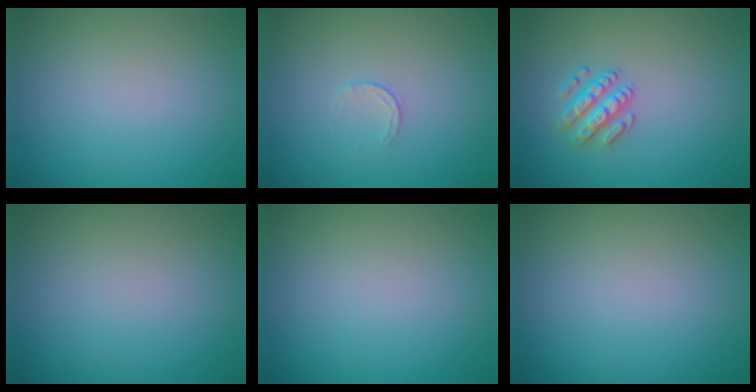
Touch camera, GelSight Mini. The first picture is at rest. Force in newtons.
{"total": 0.6, "press": 0.4, "slide": 0.4}
{"total": 2.5, "press": 2.5, "slide": 0.4}
{"total": 0.0}
{"total": 0.0}
{"total": 0.0}